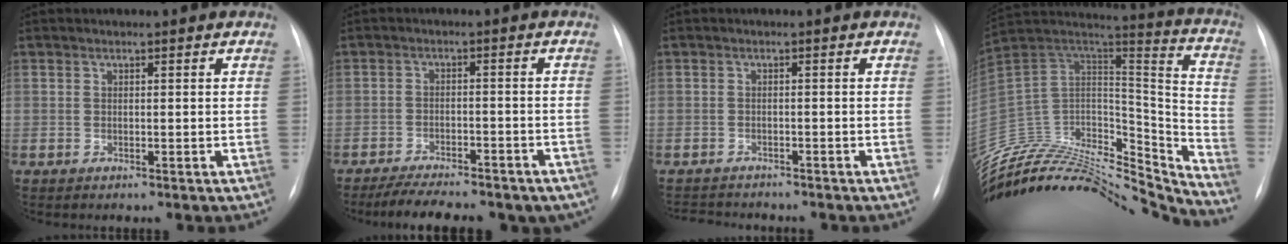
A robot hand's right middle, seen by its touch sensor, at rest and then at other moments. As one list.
[{"total": 16.6, "force": [-13.5, 5.6, 7.8], "torque": [-0.124, -0.002, -0.176]}, {"total": 4.7, "force": [-4.6, 0.9, 0.9], "torque": [-0.015, -0.010, -0.067]}, {"total": 34.4, "force": [-32.3, 6.8, 9.6], "torque": [-0.161, 0.002, -0.496]}]